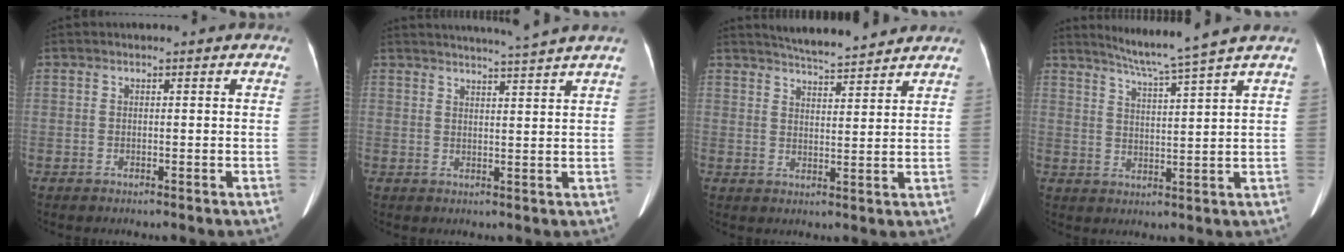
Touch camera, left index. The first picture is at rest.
{"total": 7.9, "force": [7.1, -2.0, 2.8], "torque": [-0.039, -0.007, 0.089]}
{"total": 8.6, "force": [8.2, 0.4, 2.6], "torque": [-0.049, 0.012, 0.119]}
{"total": 8.7, "force": [7.3, -2.4, 4.0], "torque": [-0.069, -0.008, 0.113]}